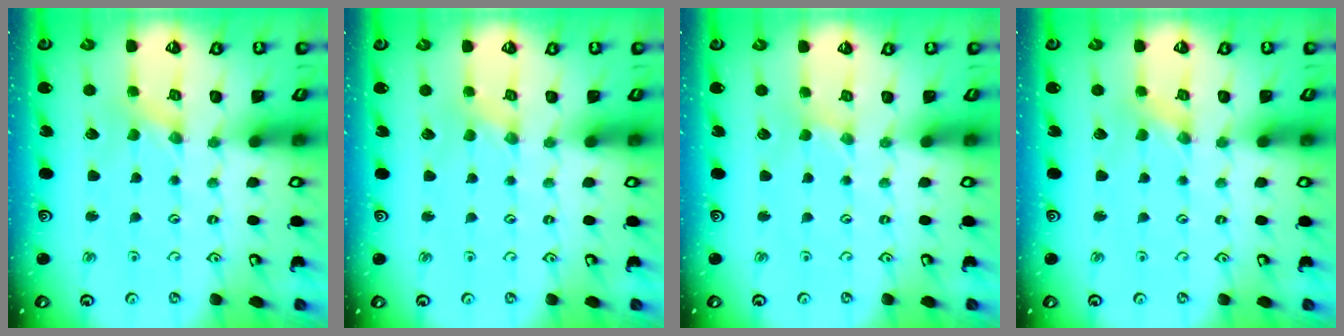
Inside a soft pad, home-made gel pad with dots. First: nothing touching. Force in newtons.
{"total": 0.0}
{"total": 0.0}
{"total": 0.0}